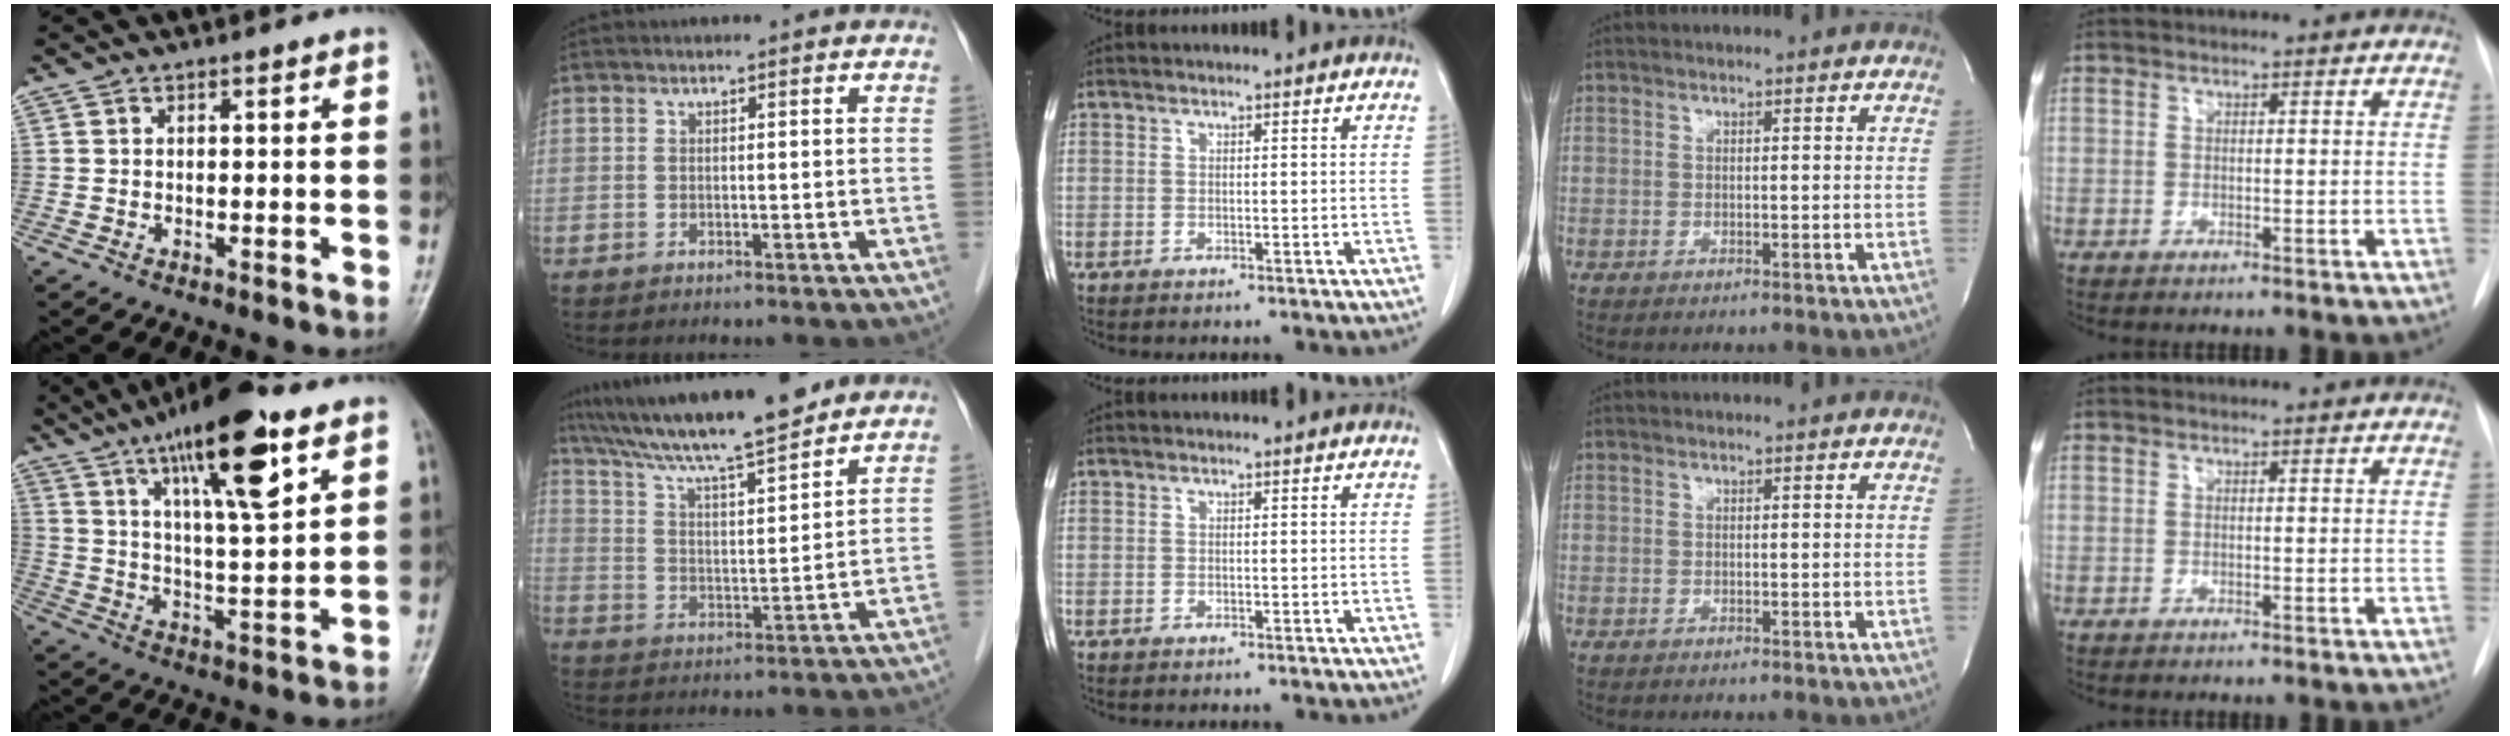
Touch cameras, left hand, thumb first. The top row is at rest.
{"thumb": {"total": 18.4, "force": [10.1, 4.5, 14.7], "torque": [-0.223, -0.035, 0.167]}, "index": {"total": 15.8, "force": [13.7, 0.9, 7.8], "torque": [-0.137, 0.013, 0.231]}}